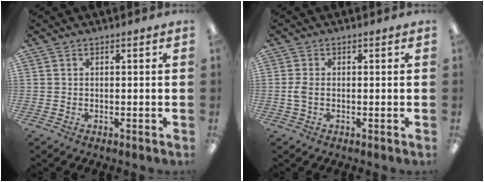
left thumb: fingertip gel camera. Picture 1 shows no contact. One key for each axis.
{"total": 2.5, "fx": -0.2, "fy": 1.4, "fz": 2.1, "tx": -0.047, "ty": 0.003, "tz": -0.006}